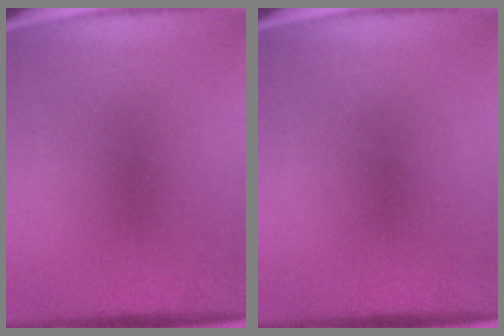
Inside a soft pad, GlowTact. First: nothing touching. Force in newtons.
{"total": 0.0}